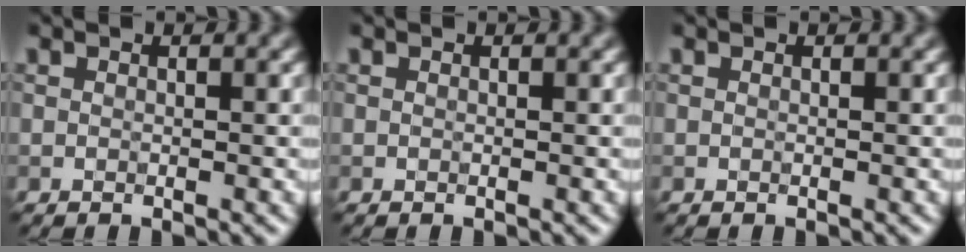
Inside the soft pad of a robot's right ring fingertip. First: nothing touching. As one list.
[{"total": 0.0}, {"total": 0.0}]